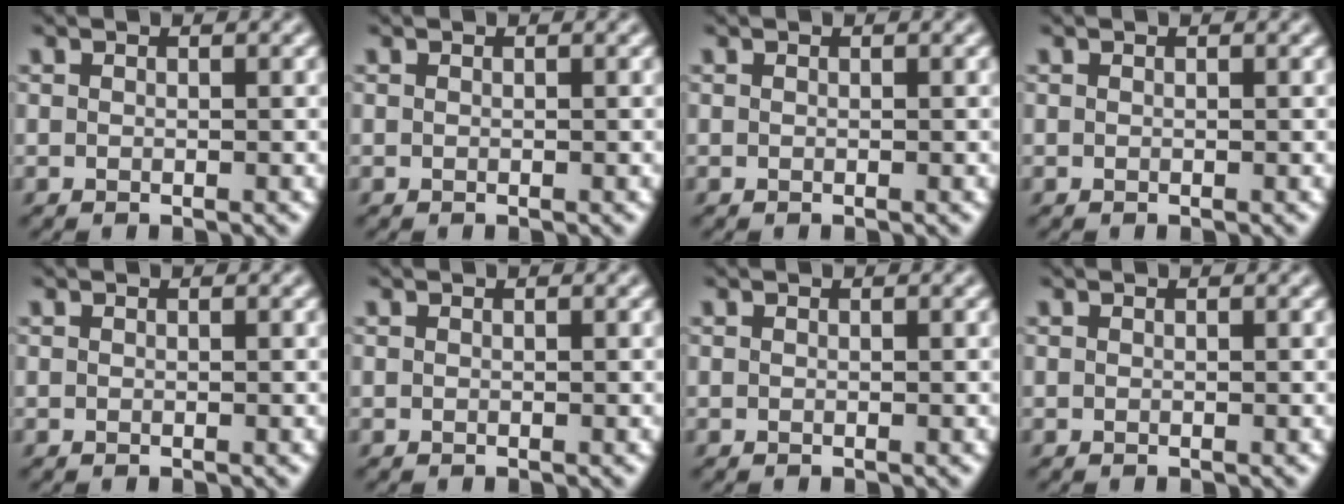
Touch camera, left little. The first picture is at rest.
{"total": 0.0}
{"total": 0.0}
{"total": 0.0}
{"total": 0.0}
{"total": 0.0}
{"total": 0.0}
{"total": 0.0}